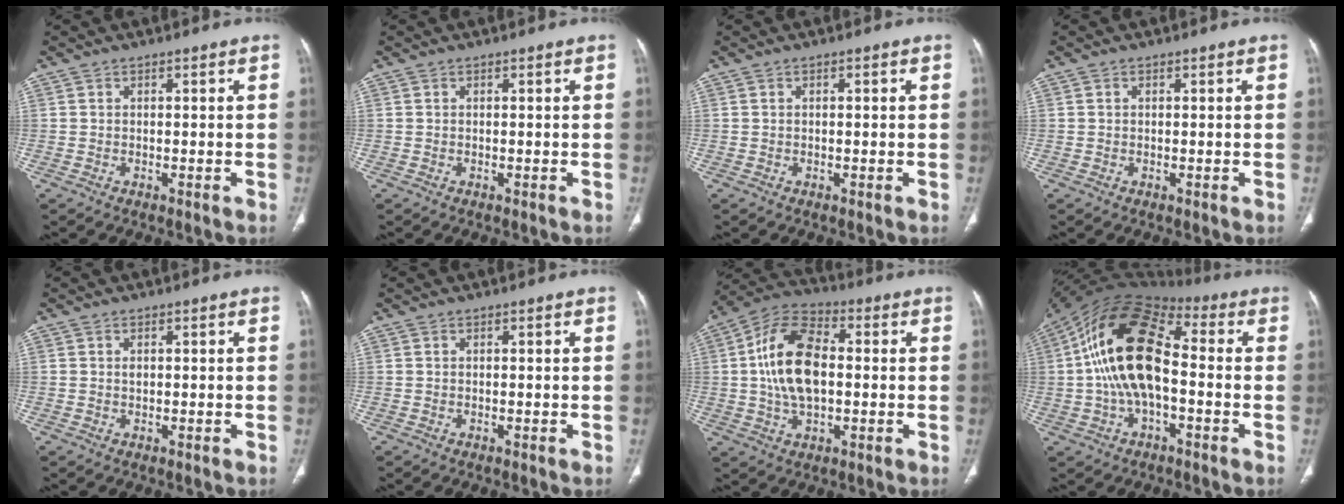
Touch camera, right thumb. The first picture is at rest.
{"total": 0.0}
{"total": 0.7, "force": [0.2, 0.2, 0.6], "torque": [-0.016, 0.007, 0.005]}
{"total": 0.0}
{"total": 0.8, "force": [0.2, 0.6, 0.6], "torque": [-0.009, 0.003, 0.005]}
{"total": 0.0}
{"total": 15.1, "force": [0.8, 8.6, 12.4], "torque": [-0.228, 0.023, 0.007]}
{"total": 18.8, "force": [-0.4, 10.0, 15.9], "torque": [-0.298, 0.041, -0.015]}